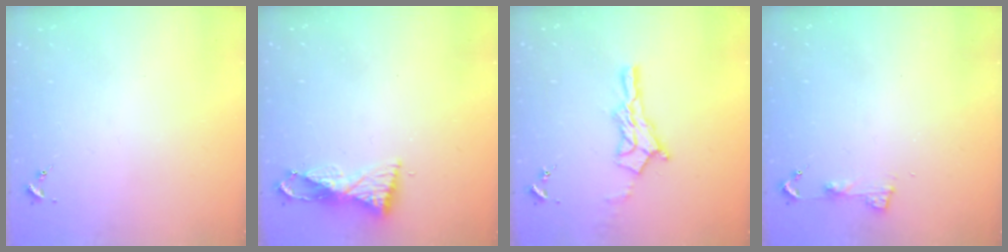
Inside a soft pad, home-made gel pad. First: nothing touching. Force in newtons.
{"total": 7.4, "press": 7.3, "slide": 0.9}
{"total": 12.4, "press": 12.4, "slide": 1.0}
{"total": 4.4, "press": 4.4, "slide": 0.5}